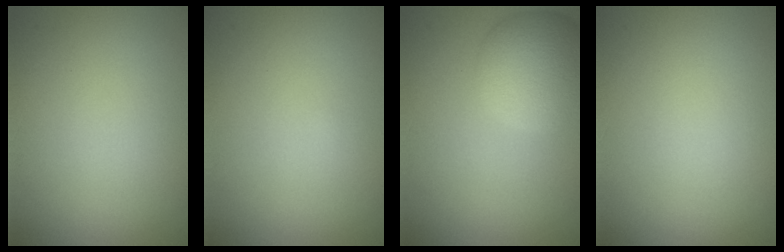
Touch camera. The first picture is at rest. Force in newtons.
{"total": 0.0}
{"total": 5.3, "press": 5.3, "slide": 0.3}
{"total": 0.0}